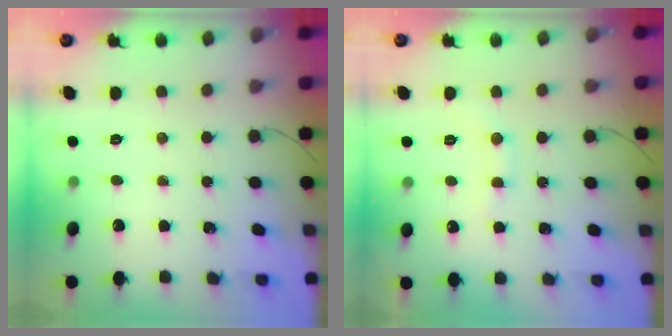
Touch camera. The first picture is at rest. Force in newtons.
{"total": 7.2, "press": 7.1, "slide": 1.2}